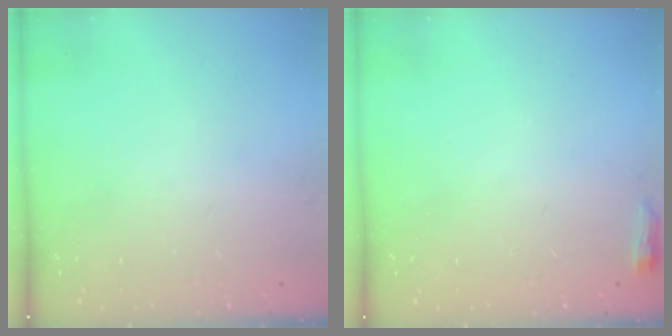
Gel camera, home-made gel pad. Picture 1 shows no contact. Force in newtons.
{"total": 4.7, "press": 4.6, "slide": 0.8}